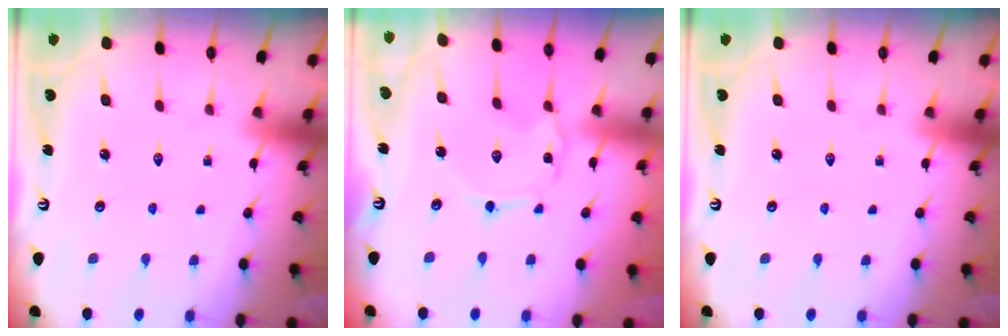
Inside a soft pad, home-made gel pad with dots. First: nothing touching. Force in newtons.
{"total": 1.2, "press": 1.2, "slide": 0.1}
{"total": 0.0}